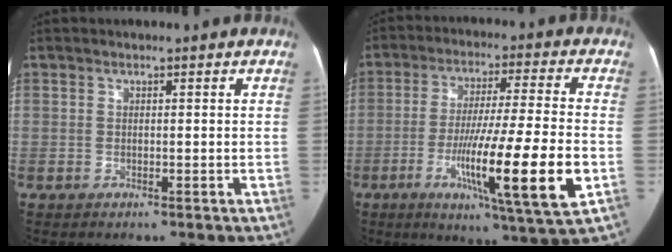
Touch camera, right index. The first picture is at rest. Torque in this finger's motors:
{"motor_torque": [1.93, -0.21, 0.67, 0.21]}